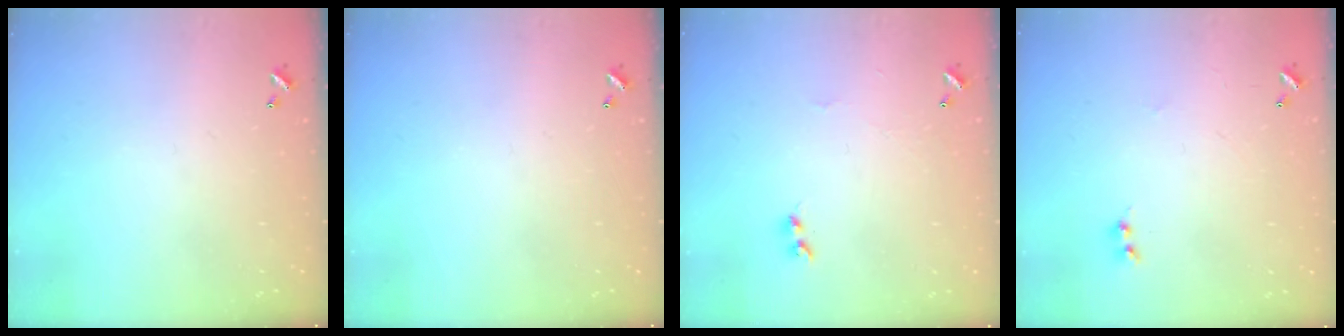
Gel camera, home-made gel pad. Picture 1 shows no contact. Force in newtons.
{"total": 0.0}
{"total": 2.7, "press": 2.7, "slide": 0.7}
{"total": 1.5, "press": 1.4, "slide": 0.3}